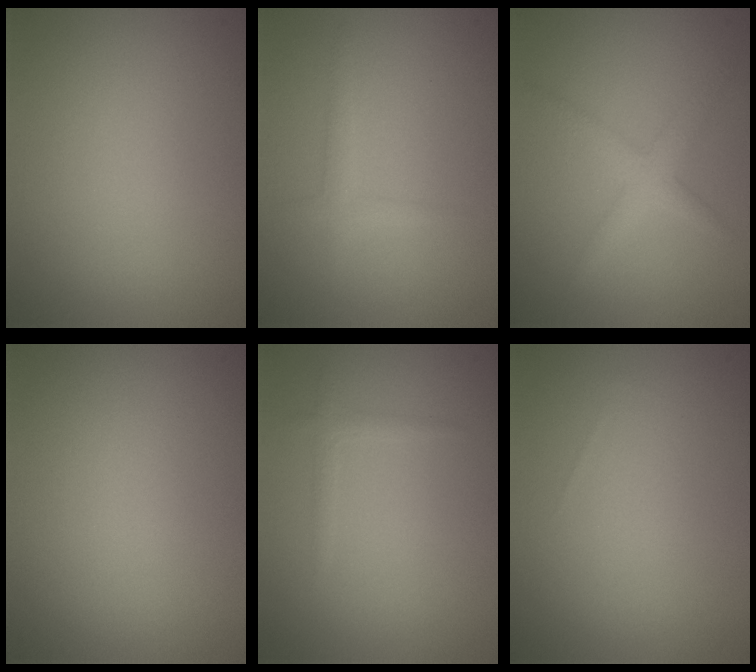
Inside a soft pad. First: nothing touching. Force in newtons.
{"total": 1.3, "press": 1.3, "slide": 0.0}
{"total": 2.4, "press": 2.4, "slide": 0.1}
{"total": 0.0}
{"total": 0.9, "press": 0.9, "slide": 0.0}
{"total": 0.0}